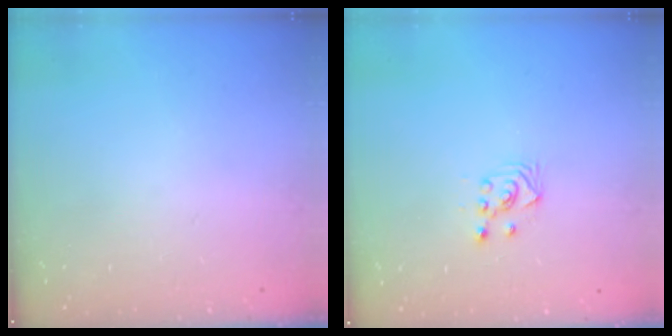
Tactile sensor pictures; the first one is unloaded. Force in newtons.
{"total": 2.6, "press": 2.6, "slide": 0.3}